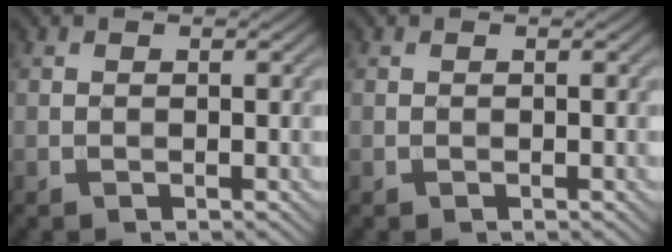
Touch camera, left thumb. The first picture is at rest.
{"total": 0.0}